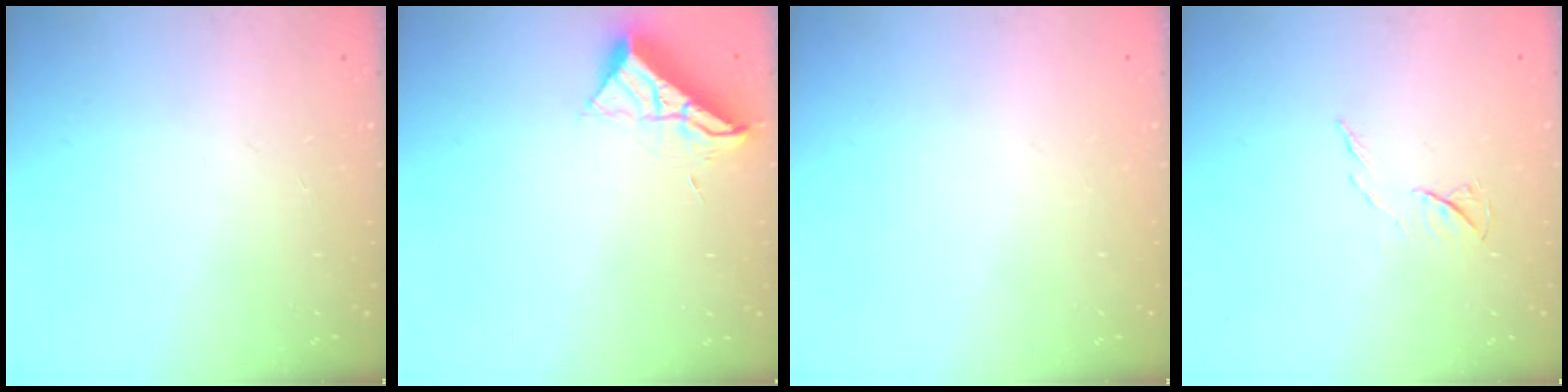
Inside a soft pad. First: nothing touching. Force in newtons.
{"total": 10.2, "press": 10.2, "slide": 0.5}
{"total": 0.0}
{"total": 6.1, "press": 5.9, "slide": 1.3}